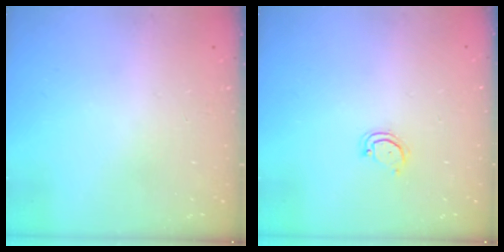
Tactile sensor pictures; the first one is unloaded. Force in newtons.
{"total": 3.2, "press": 3.2, "slide": 0.2}